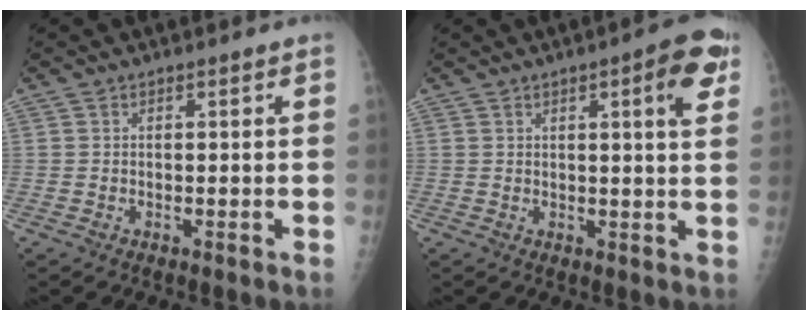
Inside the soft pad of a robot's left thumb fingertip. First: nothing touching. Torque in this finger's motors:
{"motor_torque": [-0.04, 0.41, 0.11, -0.05, 0.07]}